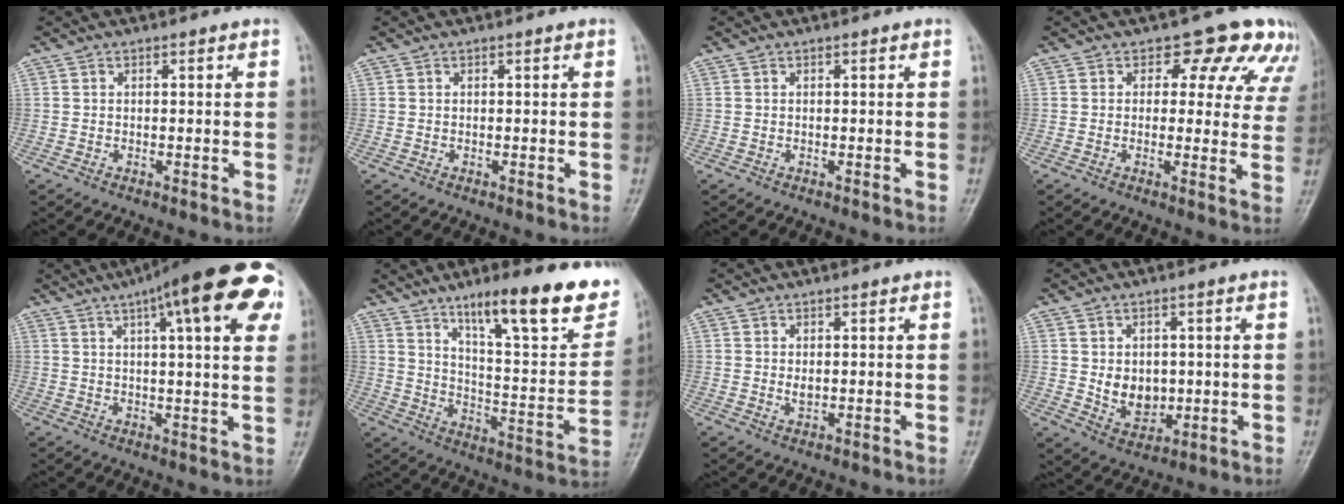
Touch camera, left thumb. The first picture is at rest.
{"total": 0.0}
{"total": 0.0}
{"total": 9.9, "force": [6.5, 6.0, 4.5], "torque": [-0.001, -0.023, 0.051]}
{"total": 21.8, "force": [10.0, 5.5, 18.6], "torque": [-0.248, 0.009, 0.128]}
{"total": 23.7, "force": [14.8, 5.6, 17.6], "torque": [-0.215, -0.063, 0.230]}
{"total": 1.5, "force": [0.3, 0.9, 1.2], "torque": [-0.015, -0.005, 0.008]}
{"total": 6.7, "force": [0.3, 5.2, 4.2], "torque": [-0.041, -0.011, 0.019]}